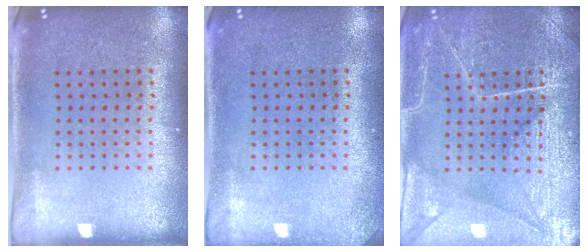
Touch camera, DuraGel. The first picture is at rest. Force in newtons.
{"total": 1.2, "press": 1.2, "slide": 0.1}
{"total": 6.2, "press": 6.2, "slide": 0.7}